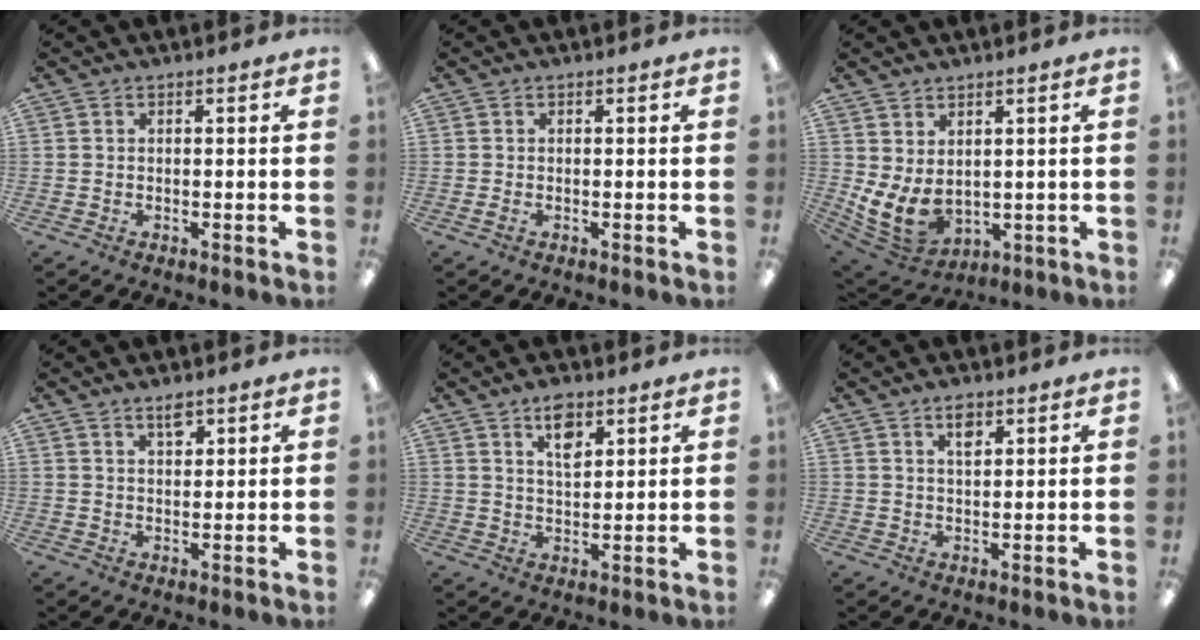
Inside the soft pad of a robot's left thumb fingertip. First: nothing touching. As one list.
[{"total": 1.0, "force": [0.0, 0.4, 0.9], "torque": [-0.007, -0.003, -0.003]}, {"total": 8.5, "force": [0.8, 5.8, 6.2], "torque": [-0.132, -0.015, 0.024]}, {"total": 3.5, "force": [2.5, 1.5, 1.9], "torque": [-0.025, -0.005, 0.043]}, {"total": 6.7, "force": [4.2, 3.2, 4.1], "torque": [-0.051, -0.018, 0.069]}, {"total": 3.9, "force": [2.5, 1.7, 2.5], "torque": [-0.040, -0.003, 0.040]}]